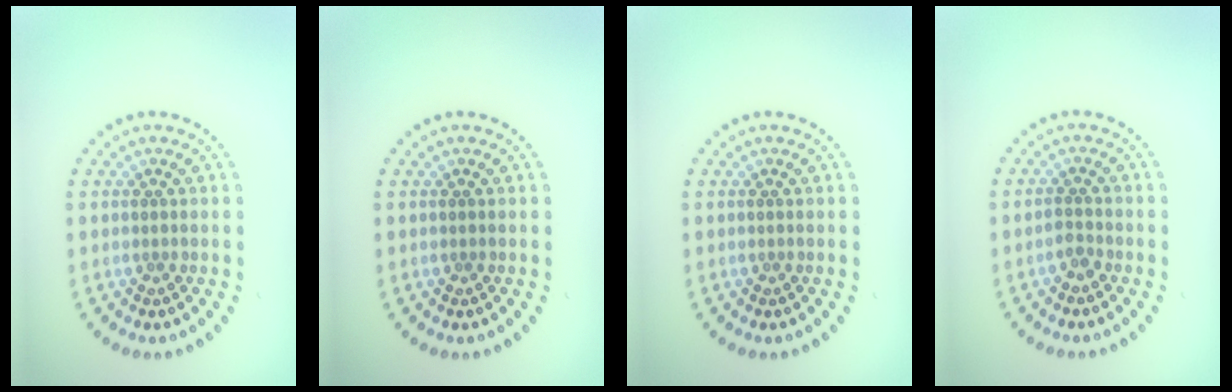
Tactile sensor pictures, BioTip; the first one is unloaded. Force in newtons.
{"total": 0.0}
{"total": 0.0}
{"total": 1.1, "press": 0.9, "slide": 0.6}